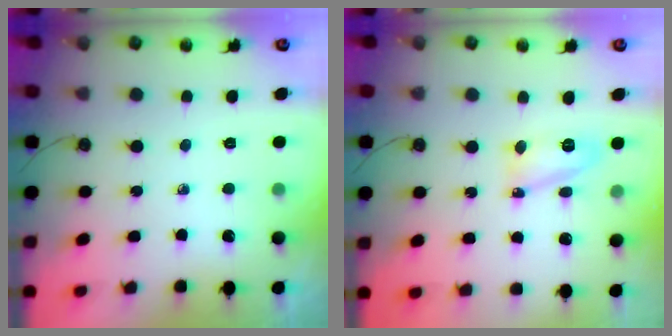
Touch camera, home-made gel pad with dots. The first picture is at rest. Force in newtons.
{"total": 10.6, "press": 10.6, "slide": 0.7}